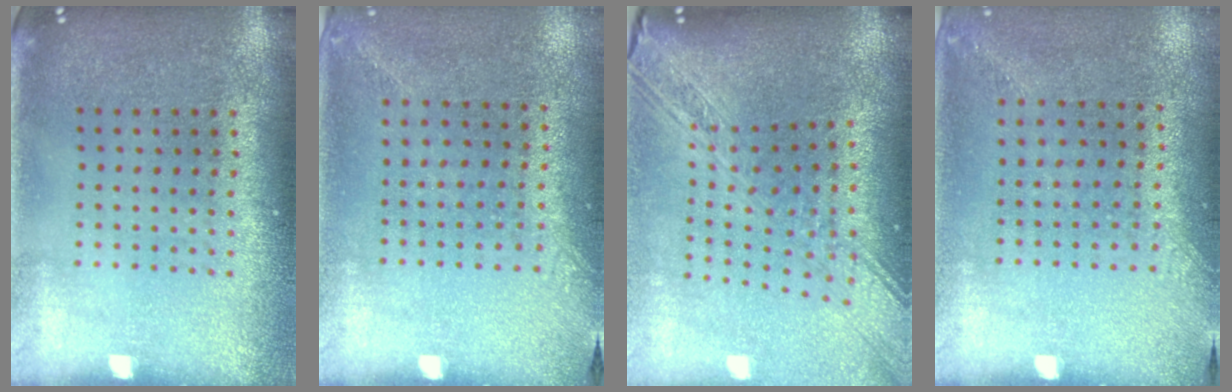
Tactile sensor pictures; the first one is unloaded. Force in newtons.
{"total": 1.4, "press": 1.1, "slide": 0.9}
{"total": 3.0, "press": 2.3, "slide": 2.0}
{"total": 1.3, "press": 1.0, "slide": 0.8}